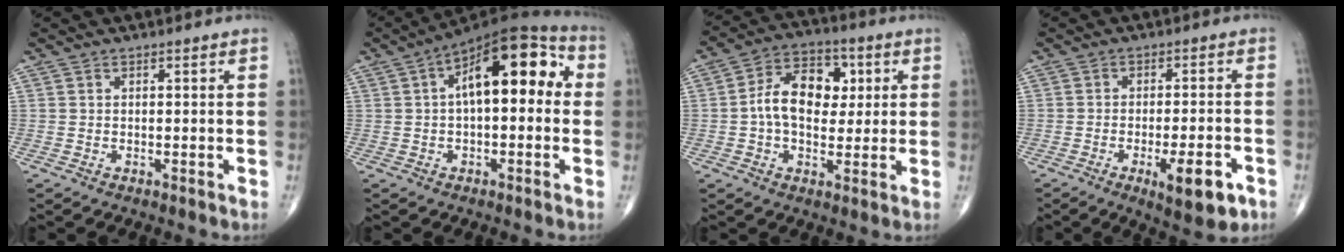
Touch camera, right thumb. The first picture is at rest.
{"total": 17.3, "force": [3.0, 8.0, 15.0], "torque": [-0.198, 0.046, 0.036]}
{"total": 12.0, "force": [1.2, 8.1, 8.8], "torque": [-0.120, 0.018, 0.013]}
{"total": 9.3, "force": [-4.2, 2.8, 7.8], "torque": [-0.109, 0.010, -0.053]}